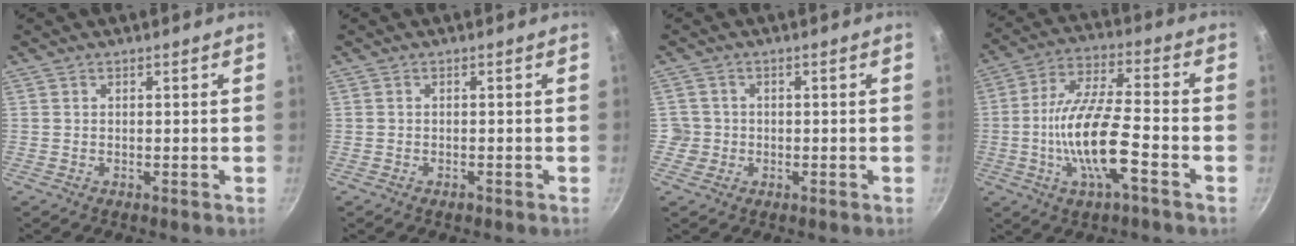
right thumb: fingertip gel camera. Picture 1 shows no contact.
{"total": 0.9, "force": [-0.6, 0.5, 0.4], "torque": [-0.010, 0.004, -0.009]}
{"total": 2.9, "force": [-0.5, 2.8, 0.3], "torque": [0.015, 0.015, -0.009]}
{"total": 14.7, "force": [-4.7, 4.2, 13.3], "torque": [-0.253, 0.030, -0.096]}